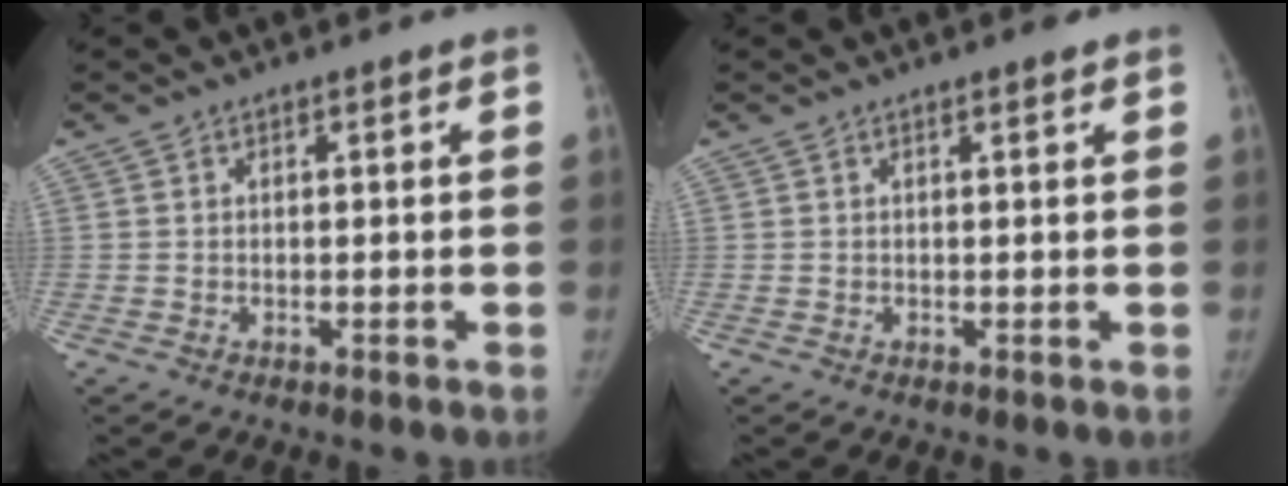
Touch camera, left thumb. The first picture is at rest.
{"total": 0.8, "force": [0.5, 0.1, 0.6], "torque": [-0.006, 0.000, 0.007]}